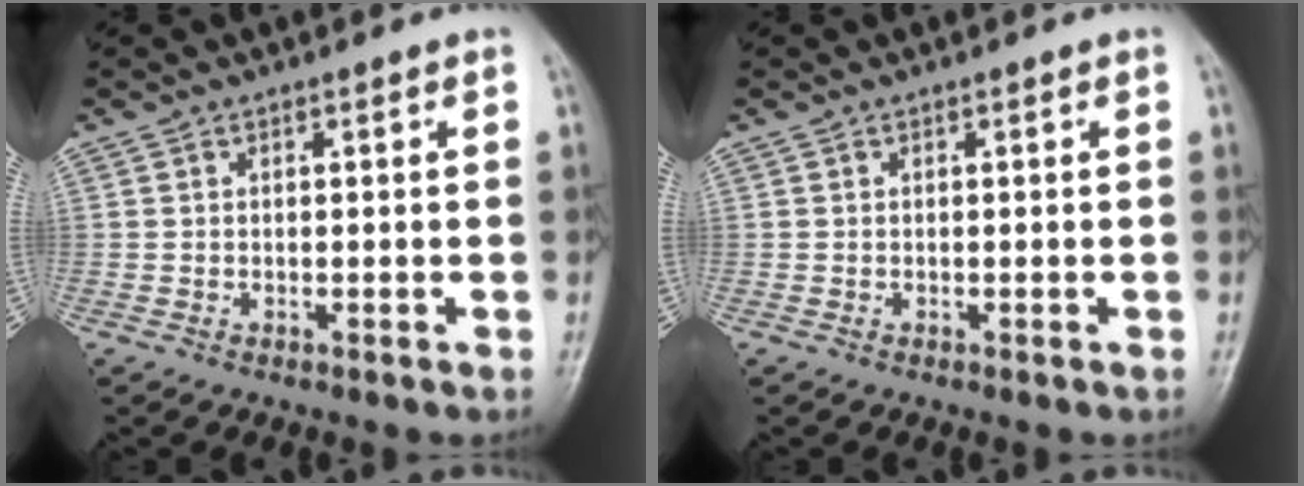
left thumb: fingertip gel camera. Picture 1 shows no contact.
{"total": 0.0}